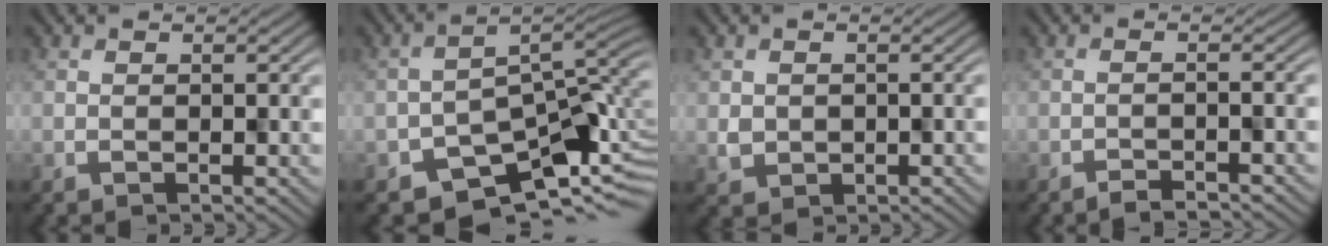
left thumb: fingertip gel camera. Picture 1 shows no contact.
{"total": 6.1, "force": [-4.2, 3.4, 2.9], "torque": [-0.025, -0.021, -0.071]}
{"total": 2.1, "force": [0.5, 2.0, -0.4], "torque": [0.005, -0.015, 0.006]}
{"total": 2.0, "force": [-1.9, -0.1, -0.1], "torque": [0.005, 0.009, -0.036]}